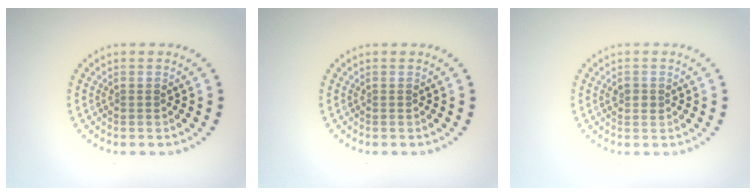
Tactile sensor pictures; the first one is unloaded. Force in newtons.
{"total": 0.0}
{"total": 1.1, "press": 1.1, "slide": 0.2}